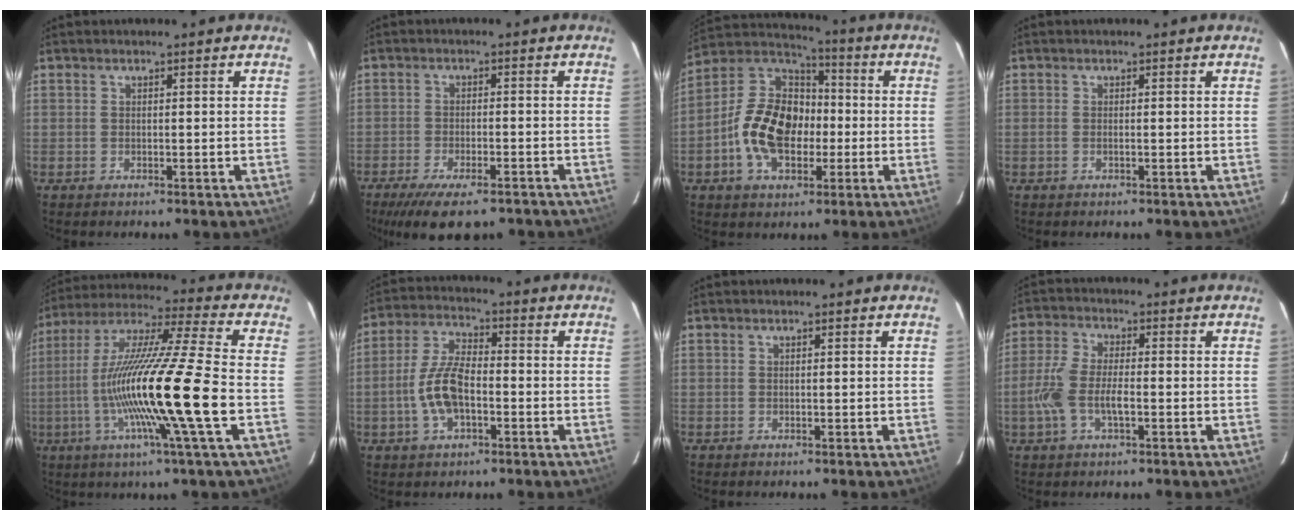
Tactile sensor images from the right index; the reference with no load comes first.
{"total": 12.1, "force": [-9.1, 4.0, 7.0], "torque": [-0.151, -0.031, -0.143]}
{"total": 16.2, "force": [-3.5, 10.5, 11.8], "torque": [-0.237, 0.024, -0.062]}
{"total": 0.9, "force": [-0.1, 0.2, 0.8], "torque": [-0.018, 0.000, -0.005]}
{"total": 20.3, "force": [-4.6, -1.3, 19.8], "torque": [-0.365, -0.015, -0.094]}
{"total": 9.5, "force": [-2.6, 4.4, 8.0], "torque": [-0.167, 0.008, -0.048]}
{"total": 0.0}
{"total": 7.9, "force": [-2.1, 3.1, 7.0], "torque": [-0.152, 0.002, -0.042]}